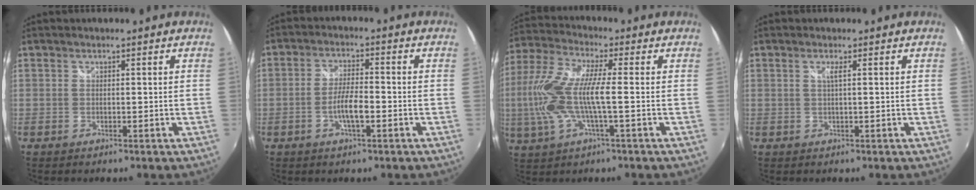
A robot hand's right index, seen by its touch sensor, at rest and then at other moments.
{"total": 5.3, "force": [-2.0, 1.1, 4.8], "torque": [-0.092, 0.001, -0.035]}
{"total": 13.5, "force": [-1.5, 2.8, 13.1], "torque": [-0.266, -0.003, -0.030]}
{"total": 1.3, "force": [0.3, -0.5, 1.1], "torque": [-0.020, 0.000, 0.005]}